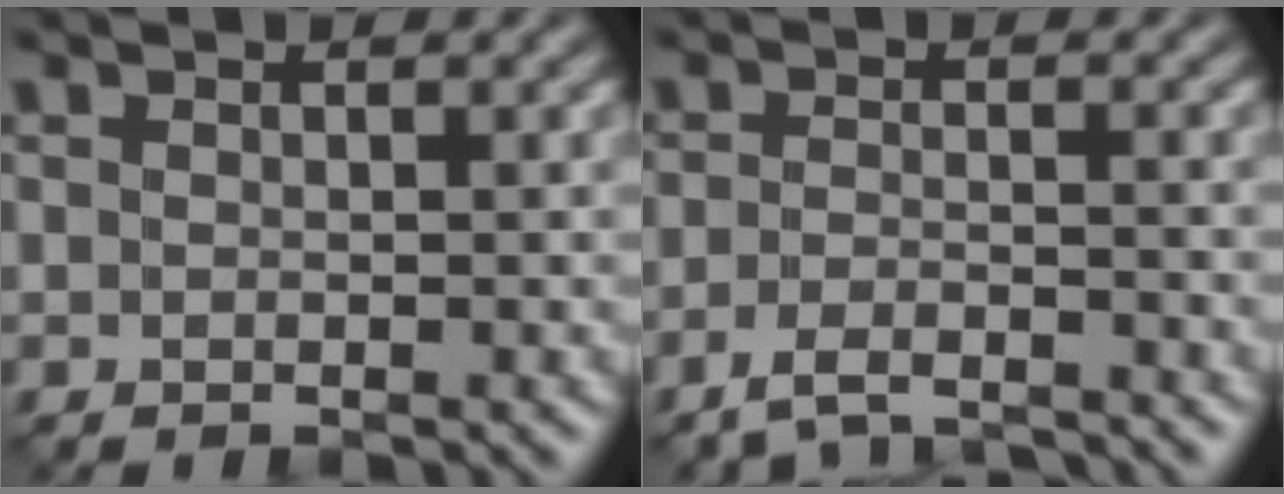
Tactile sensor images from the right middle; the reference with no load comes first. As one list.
[{"total": 3.9, "force": [-3.5, 0.6, 1.6], "torque": [-0.036, -0.005, -0.065]}]